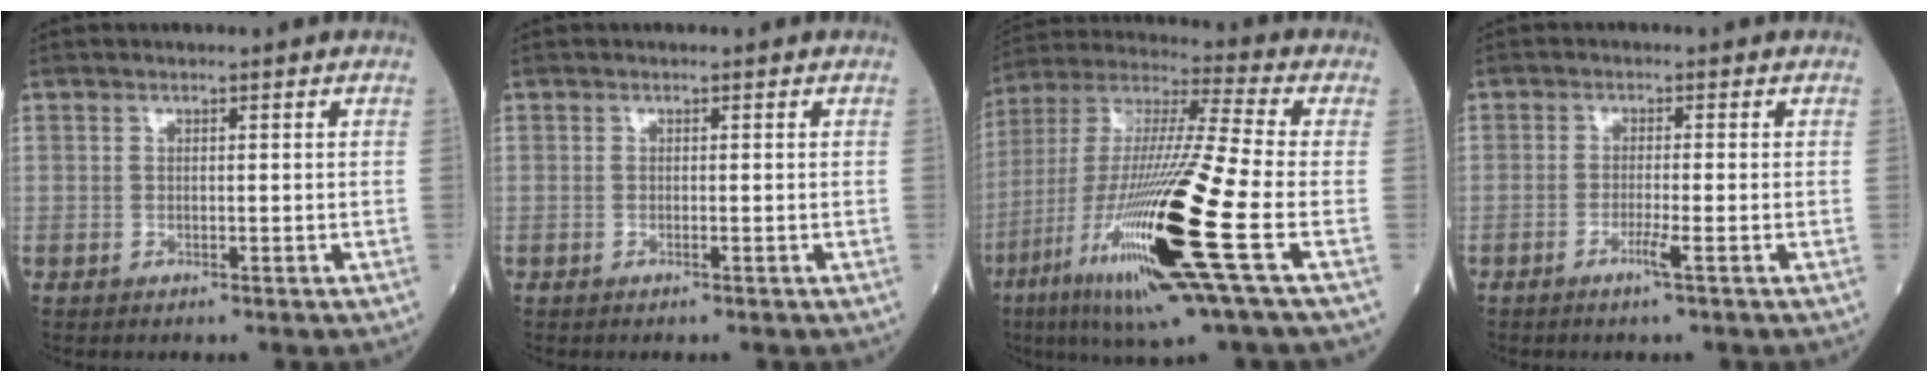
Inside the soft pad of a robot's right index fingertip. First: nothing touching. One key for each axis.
{"total": 0.0}
{"total": 24.3, "fx": -8.4, "fy": 0.8, "fz": 22.8, "tx": -0.454, "ty": -0.042, "tz": -0.154}
{"total": 2.4, "fx": -1.2, "fy": -0.5, "fz": 2.0, "tx": -0.045, "ty": -0.004, "tz": -0.023}